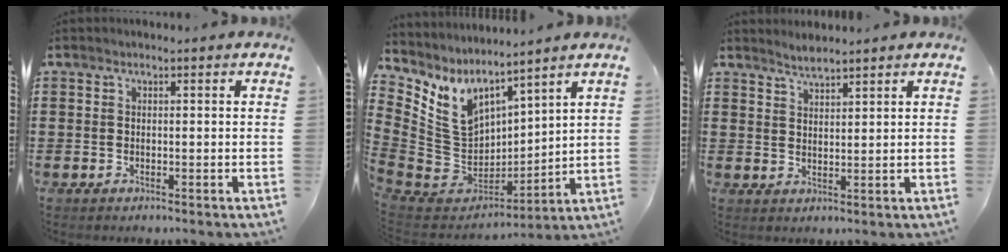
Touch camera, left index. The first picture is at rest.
{"total": 8.6, "force": [3.6, 6.2, 4.7], "torque": [-0.138, -0.040, 0.071]}
{"total": 2.2, "force": [2.1, 0.0, 0.3], "torque": [-0.011, 0.000, 0.041]}